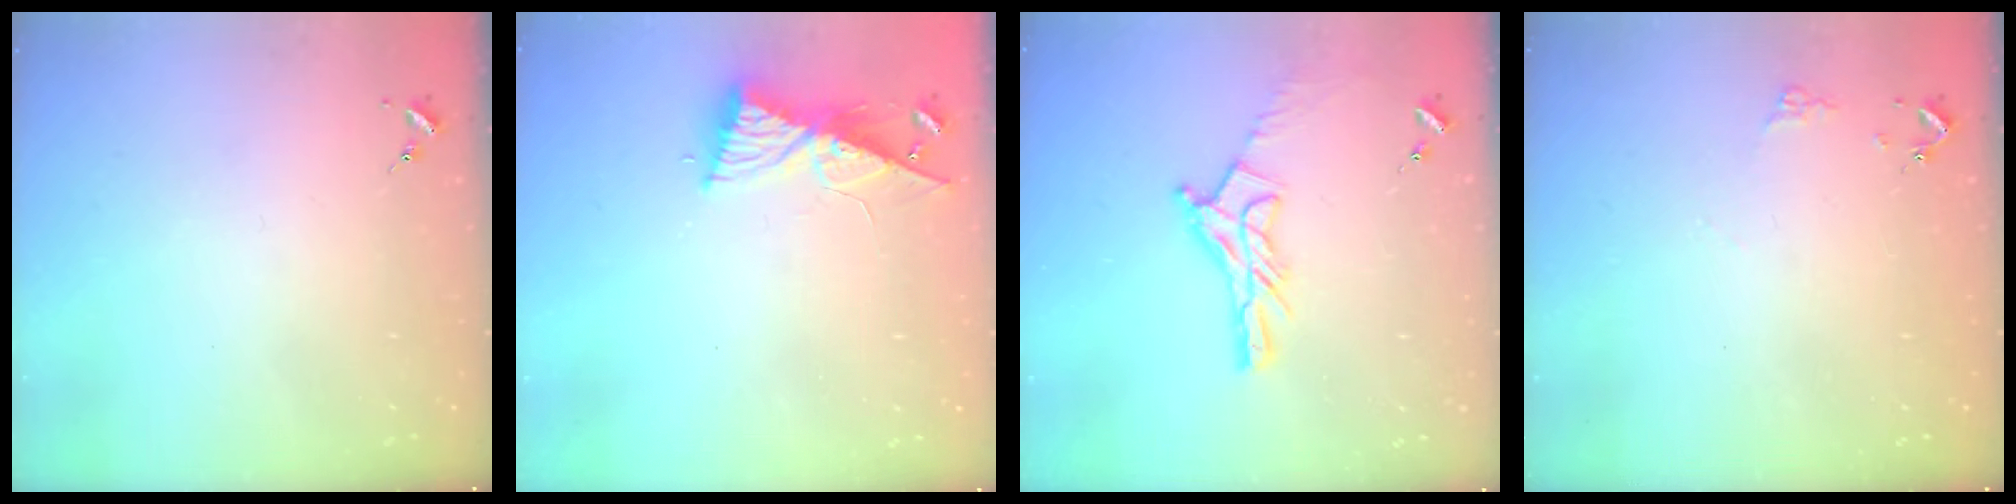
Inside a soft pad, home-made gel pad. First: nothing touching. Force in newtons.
{"total": 9.3, "press": 9.3, "slide": 0.8}
{"total": 12.7, "press": 12.7, "slide": 0.7}
{"total": 4.4, "press": 4.4, "slide": 0.5}